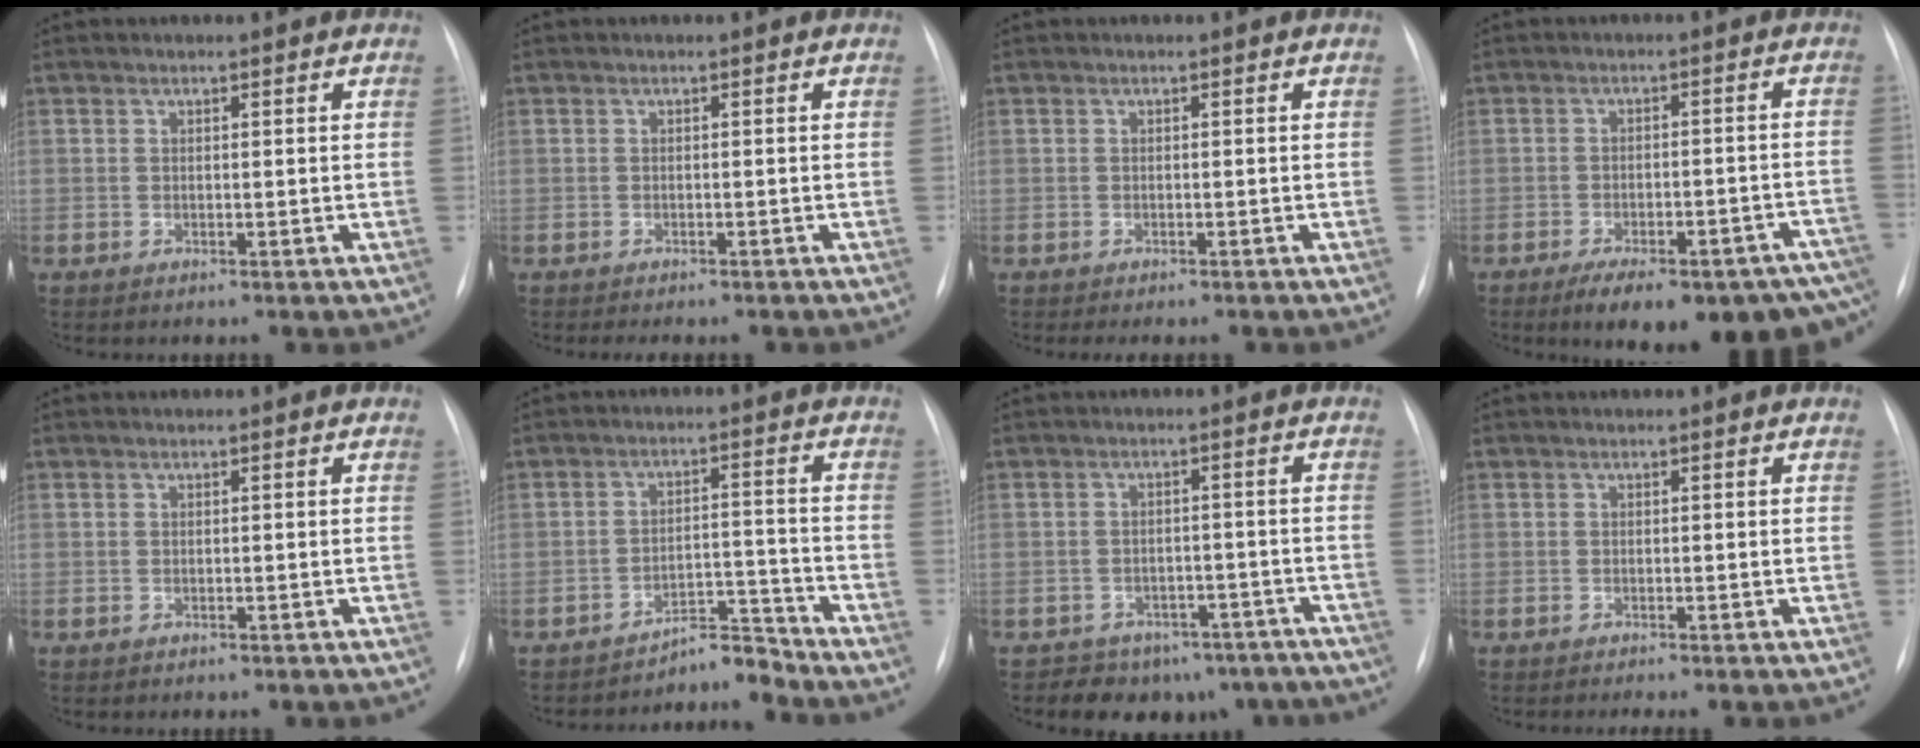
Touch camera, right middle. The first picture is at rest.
{"total": 4.4, "force": [-3.7, 1.3, 1.9], "torque": [-0.023, -0.005, -0.039]}
{"total": 2.9, "force": [-2.5, 0.8, 1.4], "torque": [-0.016, -0.005, -0.024]}
{"total": 19.6, "force": [-14.2, 5.5, 12.3], "torque": [-0.112, 0.016, -0.172]}
{"total": 0.0}
{"total": 4.4, "force": [-4.4, -0.2, -0.7], "torque": [0.021, 0.016, -0.066]}
{"total": 10.6, "force": [-8.3, 6.4, 1.8], "torque": [-0.007, 0.023, -0.089]}
{"total": 1.2, "force": [-0.9, -0.2, 0.8], "torque": [-0.009, -0.001, -0.011]}